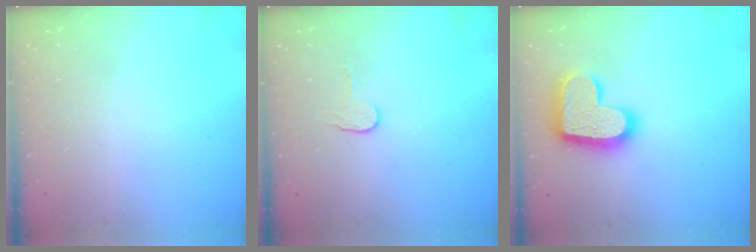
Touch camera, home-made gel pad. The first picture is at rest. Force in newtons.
{"total": 3.5, "press": 3.5, "slide": 0.2}
{"total": 17.7, "press": 17.6, "slide": 1.3}